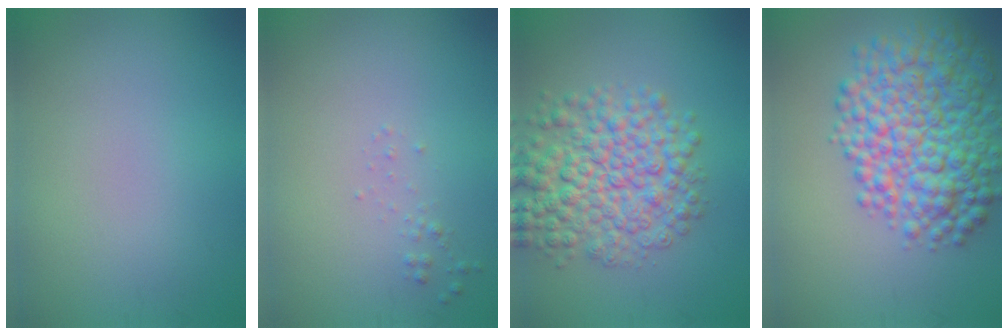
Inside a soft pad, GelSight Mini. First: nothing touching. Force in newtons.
{"total": 0.6, "press": 0.6, "slide": 0.0}
{"total": 7.4, "press": 7.4, "slide": 0.1}
{"total": 9.5, "press": 9.5, "slide": 0.2}